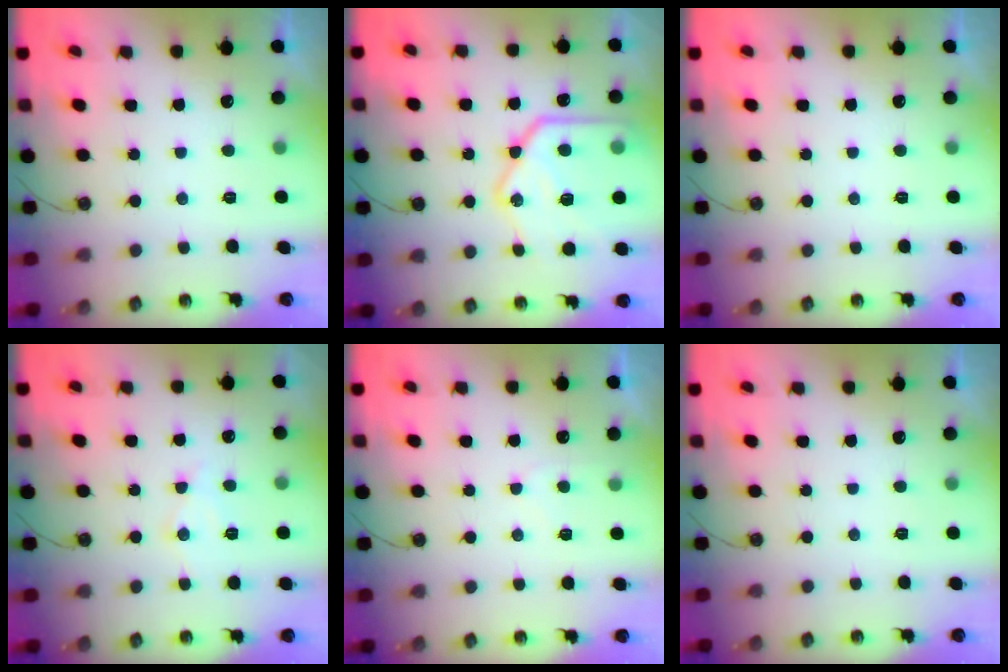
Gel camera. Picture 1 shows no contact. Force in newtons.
{"total": 24.1, "press": 23.9, "slide": 2.6}
{"total": 0.0}
{"total": 8.6, "press": 8.6, "slide": 0.8}
{"total": 5.1, "press": 5.1, "slide": 0.6}
{"total": 0.0}